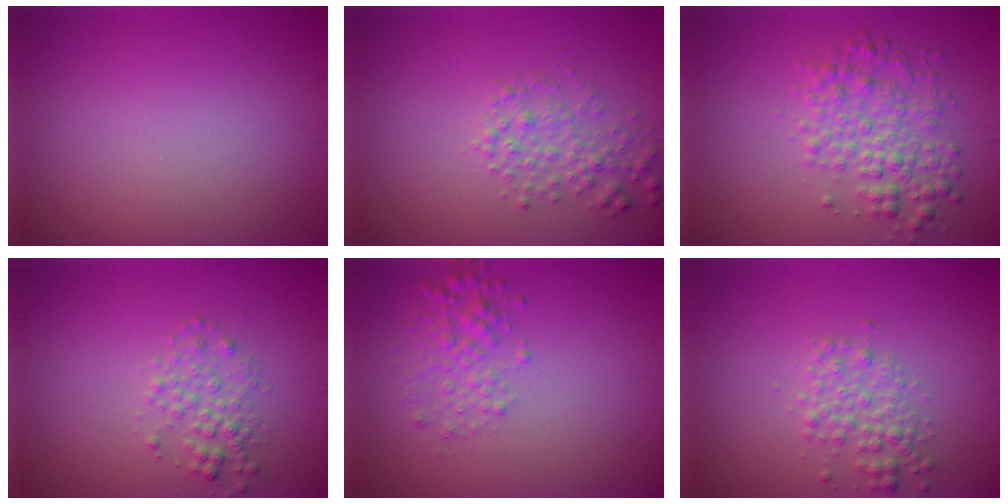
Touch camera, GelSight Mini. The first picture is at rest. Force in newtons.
{"total": 2.5, "press": 2.5, "slide": 0.1}
{"total": 4.0, "press": 4.0, "slide": 0.0}
{"total": 2.1, "press": 2.1, "slide": 0.1}
{"total": 2.4, "press": 2.4, "slide": 0.1}
{"total": 2.5, "press": 2.5, "slide": 0.0}